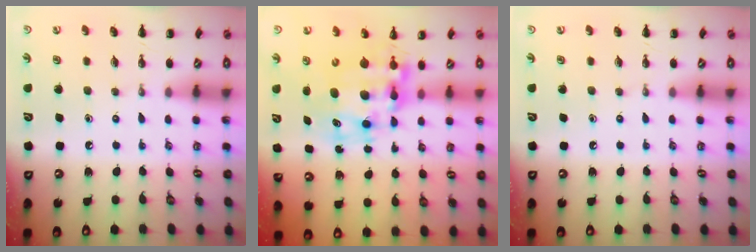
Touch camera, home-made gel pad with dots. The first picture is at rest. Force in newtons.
{"total": 10.0, "press": 9.7, "slide": 2.3}
{"total": 0.0}